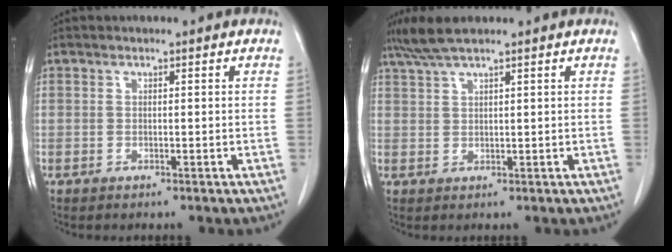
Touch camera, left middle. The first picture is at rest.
{"total": 4.1, "force": [3.4, -0.1, 2.3], "torque": [-0.055, 0.014, 0.072]}